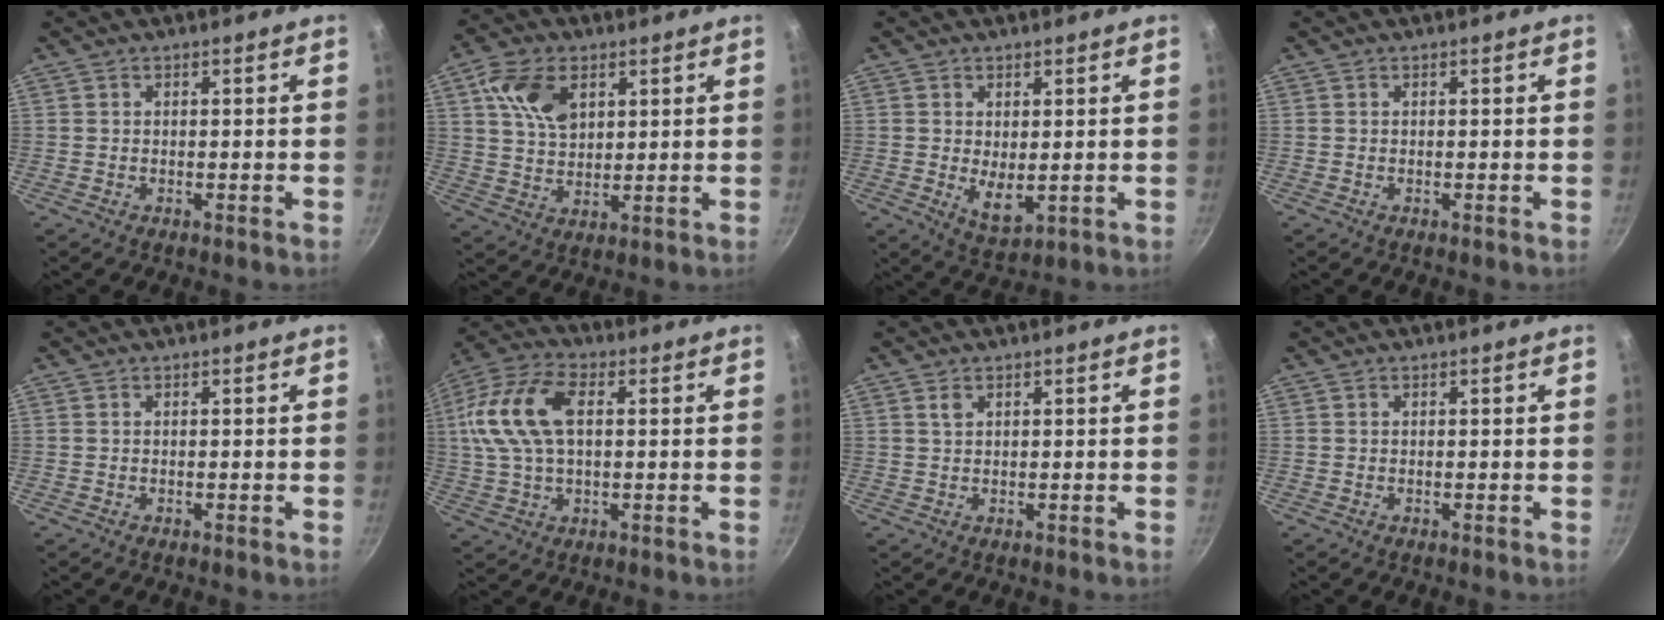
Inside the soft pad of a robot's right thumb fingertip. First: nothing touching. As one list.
[{"total": 9.8, "force": [3.9, 6.4, 6.3], "torque": [-0.100, -0.008, 0.072]}, {"total": 5.0, "force": [0.3, 2.8, 4.1], "torque": [-0.062, -0.019, 0.016]}, {"total": 0.0}, {"total": 0.0}, {"total": 15.2, "force": [2.5, 8.6, 12.3], "torque": [-0.243, 0.021, 0.034]}, {"total": 1.3, "force": [0.7, 0.7, 0.8], "torque": [-0.016, -0.003, 0.015]}, {"total": 0.0}]